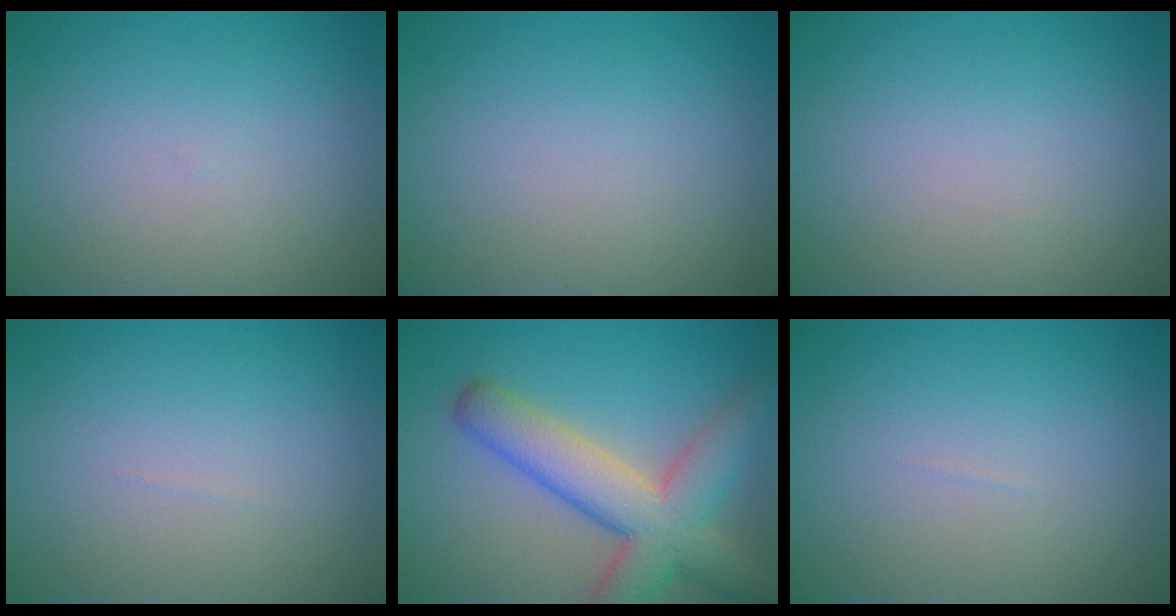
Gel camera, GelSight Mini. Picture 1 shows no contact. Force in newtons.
{"total": 0.0}
{"total": 0.0}
{"total": 0.0}
{"total": 8.3, "press": 8.3, "slide": 0.7}
{"total": 0.0}